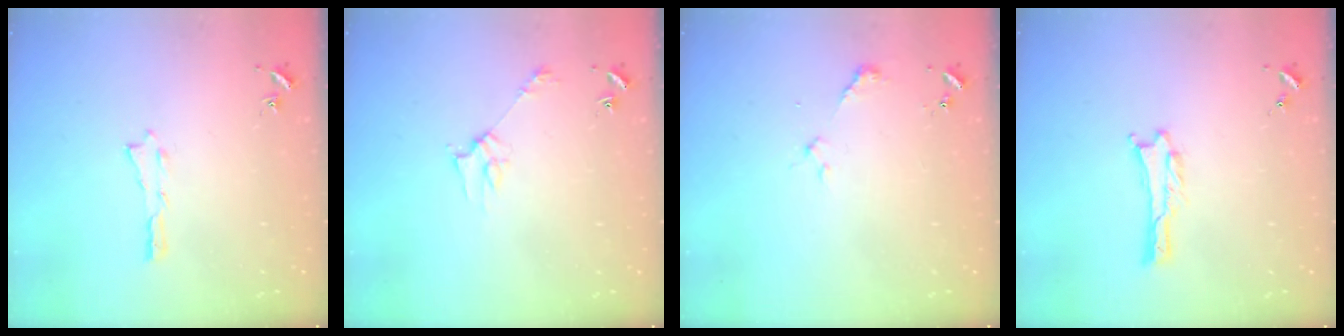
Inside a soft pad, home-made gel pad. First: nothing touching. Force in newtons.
{"total": 2.8, "press": 2.8, "slide": 0.2}
{"total": 2.3, "press": 2.3, "slide": 0.1}
{"total": 0.6, "press": 0.6, "slide": 0.1}